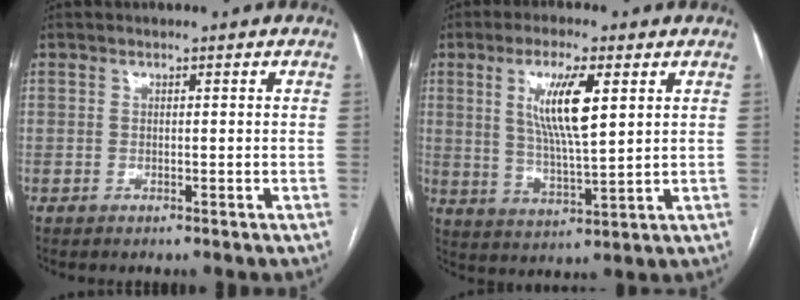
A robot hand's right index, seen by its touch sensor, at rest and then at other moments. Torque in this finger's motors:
{"motor_torque": [0.64, 0.40, 0.32, 0.17]}